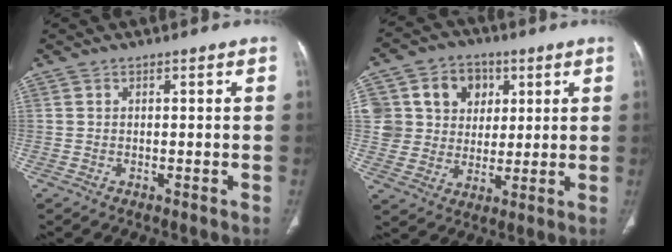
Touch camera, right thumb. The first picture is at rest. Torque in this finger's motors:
{"motor_torque": [1.00, 1.22, 0.58, 0.73, 0.01]}